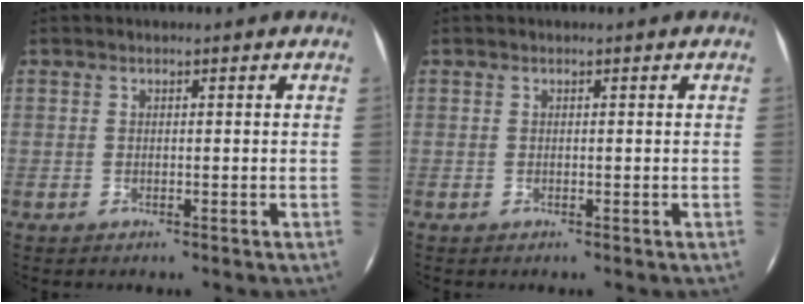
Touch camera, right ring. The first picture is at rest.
{"total": 0.0}